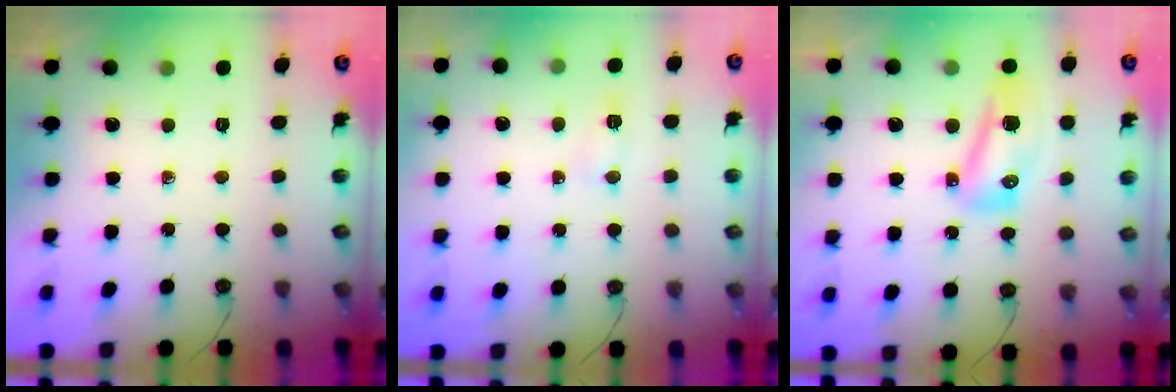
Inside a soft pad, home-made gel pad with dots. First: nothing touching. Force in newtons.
{"total": 6.3, "press": 6.2, "slide": 1.1}
{"total": 14.8, "press": 11.7, "slide": 8.9}